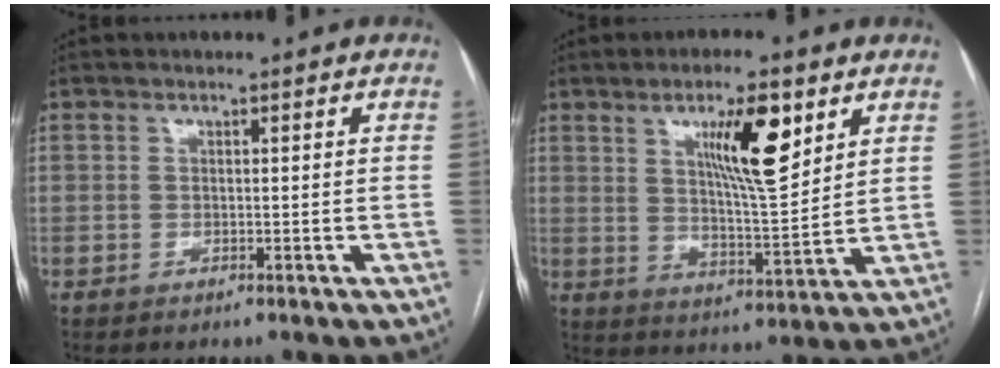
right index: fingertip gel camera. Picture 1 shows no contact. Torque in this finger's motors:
{"motor_torque": [0.70, 0.57, 0.32, 0.11]}